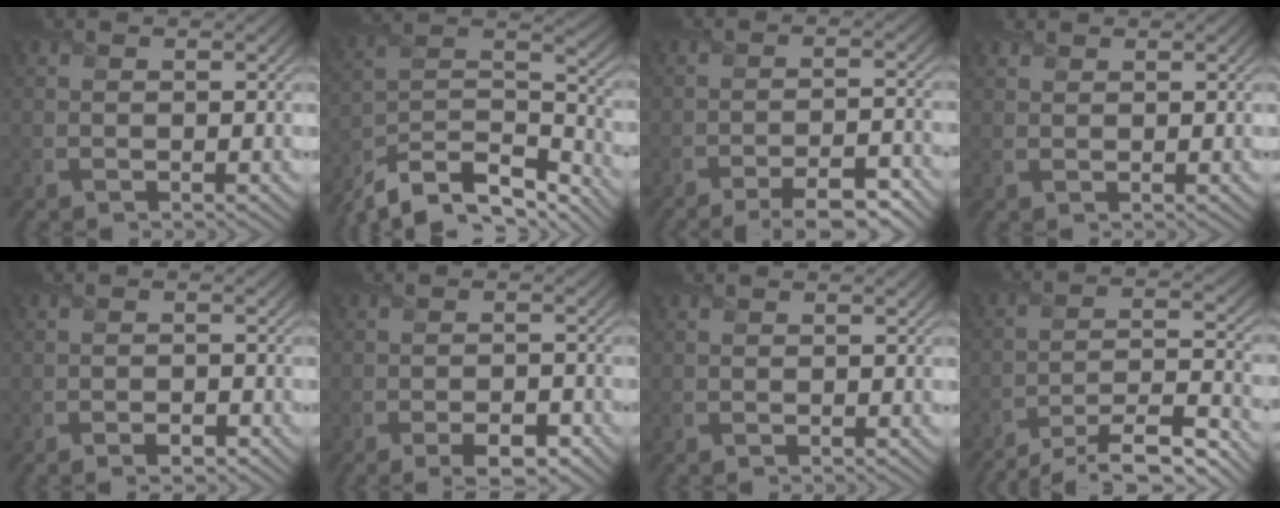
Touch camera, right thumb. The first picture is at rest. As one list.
[{"total": 13.0, "force": [-10.0, 4.9, 6.7], "torque": [-0.156, -0.011, -0.174]}, {"total": 7.9, "force": [-6.0, 1.8, 4.8], "torque": [-0.075, 0.007, -0.089]}, {"total": 1.1, "force": [1.0, 0.4, 0.3], "torque": [-0.011, 0.002, 0.026]}, {"total": 1.8, "force": [-1.1, 0.7, 1.2], "torque": [-0.019, -0.001, -0.020]}, {"total": 3.9, "force": [-2.4, 1.4, 2.8], "torque": [-0.043, 0.000, -0.035]}, {"total": 0.0}, {"total": 13.1, "force": [-11.2, 2.5, 6.2], "torque": [-0.109, -0.001, -0.172]}]